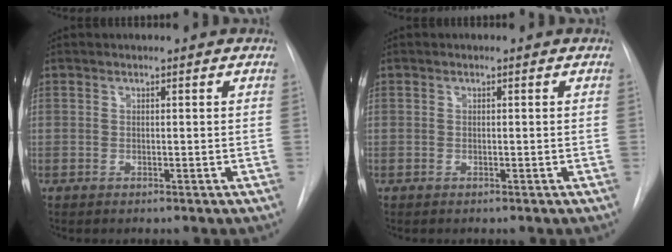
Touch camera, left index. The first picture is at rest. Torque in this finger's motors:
{"motor_torque": [0.00, 0.00, 0.00, 0.00]}